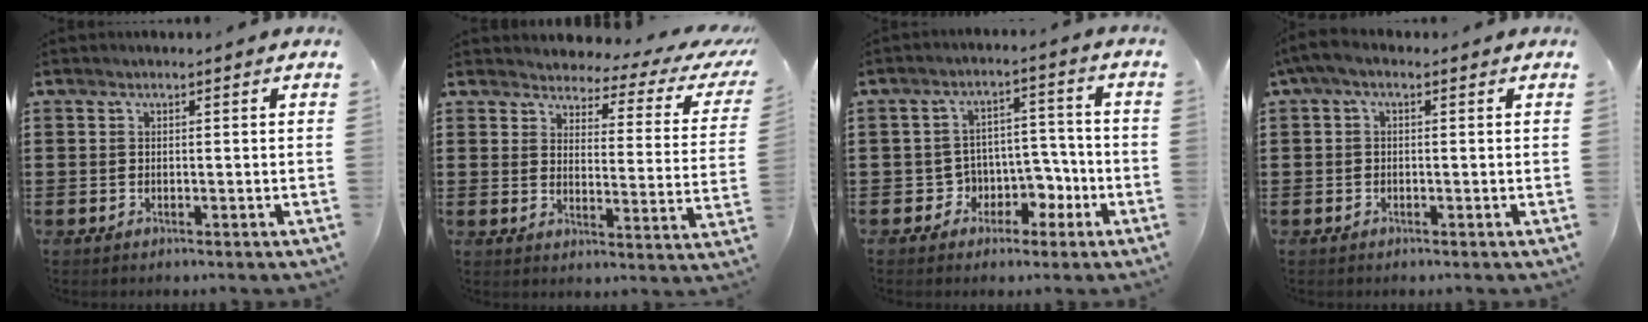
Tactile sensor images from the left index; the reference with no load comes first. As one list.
[{"total": 3.2, "force": [2.8, 1.1, 1.3], "torque": [-0.037, -0.020, 0.039]}, {"total": 5.7, "force": [-1.7, 5.2, 1.6], "torque": [-0.046, 0.006, -0.028]}, {"total": 2.8, "force": [1.0, 1.5, 2.1], "torque": [-0.043, 0.010, 0.017]}]